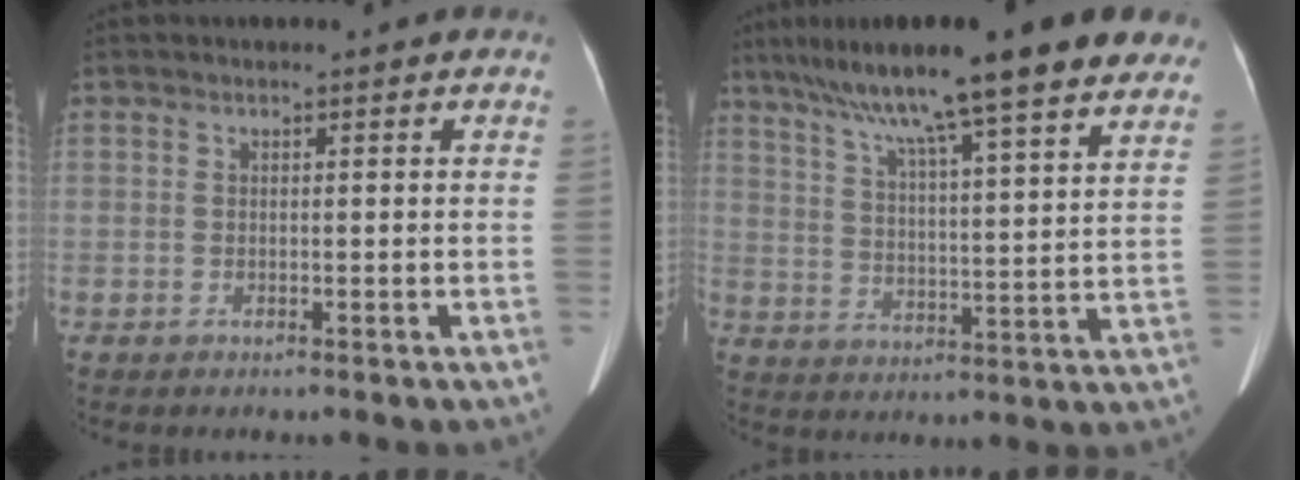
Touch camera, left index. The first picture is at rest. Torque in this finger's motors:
{"motor_torque": [0.91, -1.23, 0.30, 0.21]}